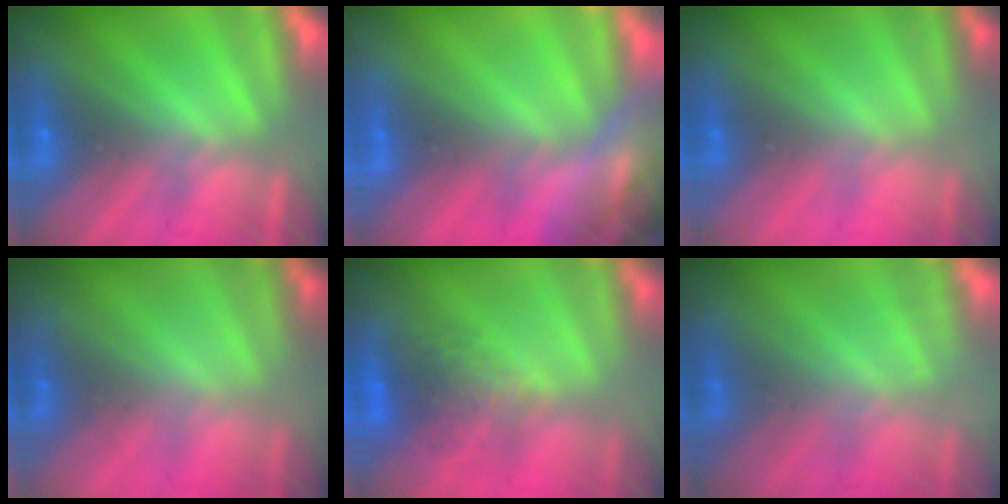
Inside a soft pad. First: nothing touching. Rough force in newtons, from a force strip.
{"total": 9.7}
{"total": 2.4}
{"total": 1.6}
{"total": 7.3}
{"total": 2.2}